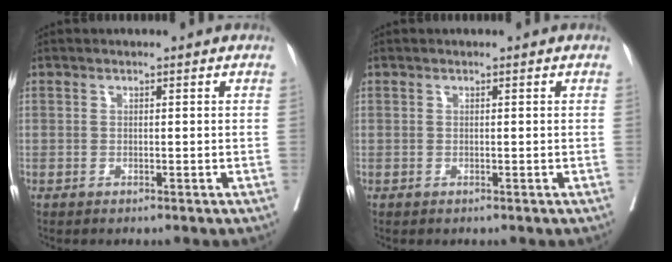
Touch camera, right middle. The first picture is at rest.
{"total": 0.0}